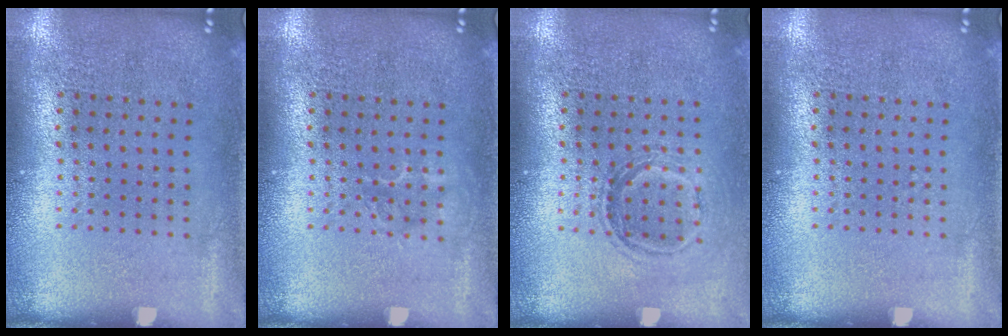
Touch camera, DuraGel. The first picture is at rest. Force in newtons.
{"total": 1.0, "press": 0.9, "slide": 0.2}
{"total": 1.2, "press": 1.1, "slide": 0.6}
{"total": 0.0}